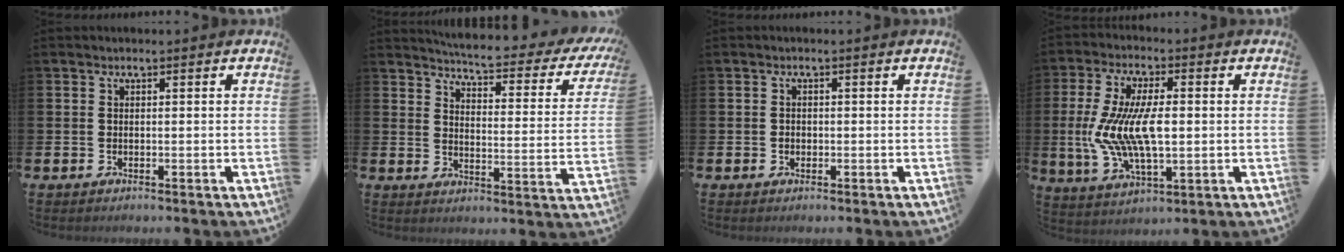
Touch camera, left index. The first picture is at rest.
{"total": 5.0, "force": [4.6, 0.4, 2.0], "torque": [-0.052, -0.041, 0.071]}
{"total": 0.8, "force": [0.0, 0.7, 0.3], "torque": [-0.001, 0.003, -0.003]}
{"total": 10.4, "force": [0.3, 4.7, 9.3], "torque": [-0.200, -0.004, 0.001]}